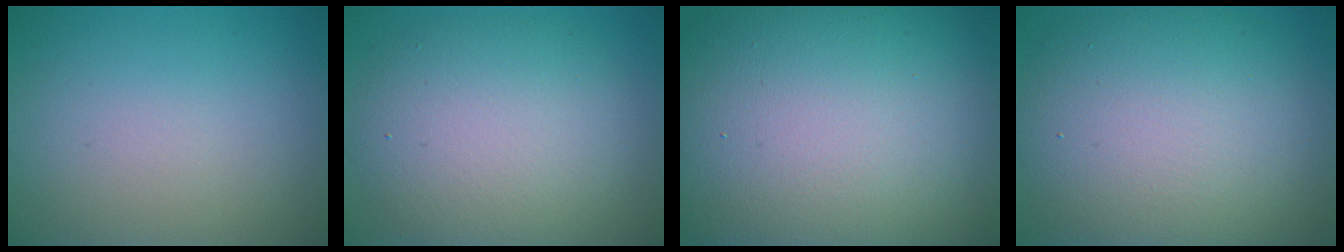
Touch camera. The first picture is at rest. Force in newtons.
{"total": 8.7, "press": 8.7, "slide": 0.6}
{"total": 21.2, "press": 21.2, "slide": 1.4}
{"total": 12.5, "press": 12.4, "slide": 0.9}